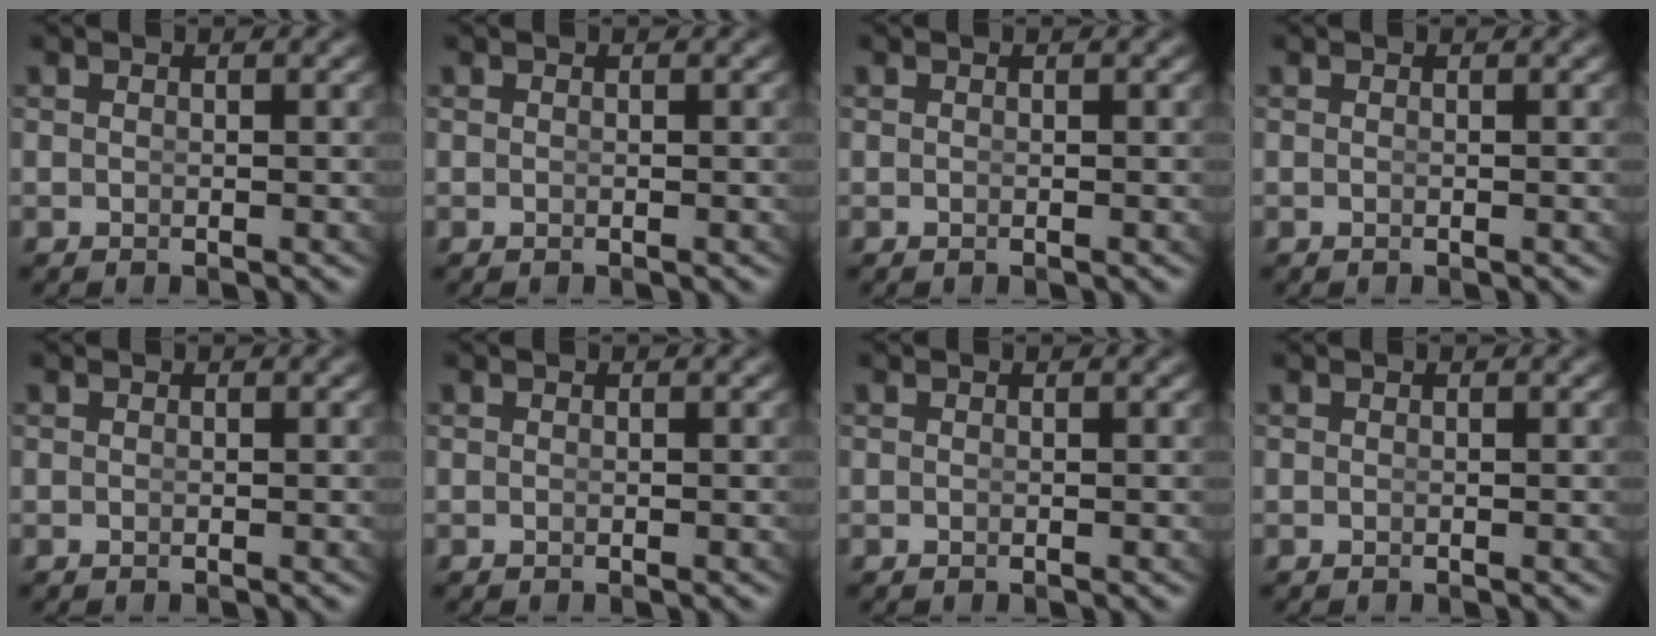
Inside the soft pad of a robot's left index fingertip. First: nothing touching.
{"total": 0.0}
{"total": 0.0}
{"total": 0.0}
{"total": 0.0}
{"total": 0.0}
{"total": 0.0}
{"total": 0.0}